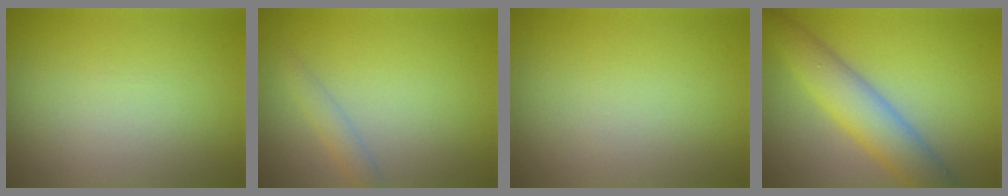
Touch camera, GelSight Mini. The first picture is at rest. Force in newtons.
{"total": 1.5, "press": 1.5, "slide": 0.1}
{"total": 0.0}
{"total": 5.6, "press": 5.6, "slide": 0.1}